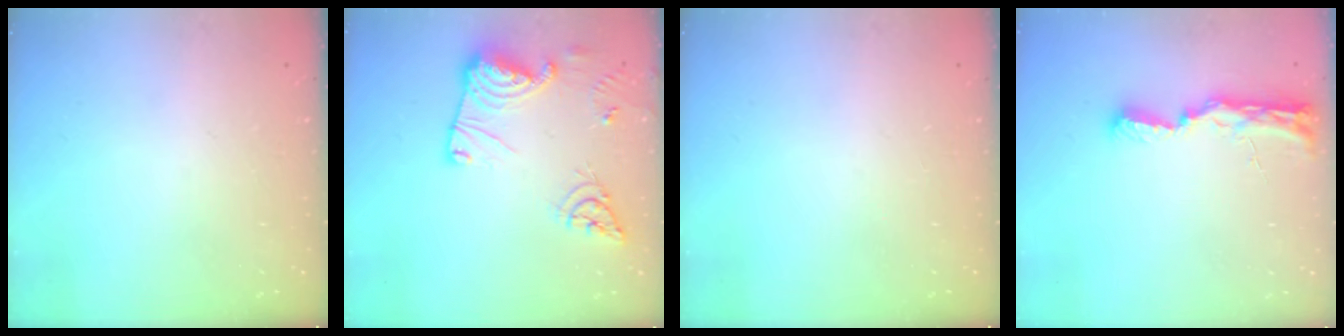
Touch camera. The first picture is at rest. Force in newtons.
{"total": 17.7, "press": 17.6, "slide": 1.8}
{"total": 0.0}
{"total": 8.8, "press": 8.7, "slide": 0.9}